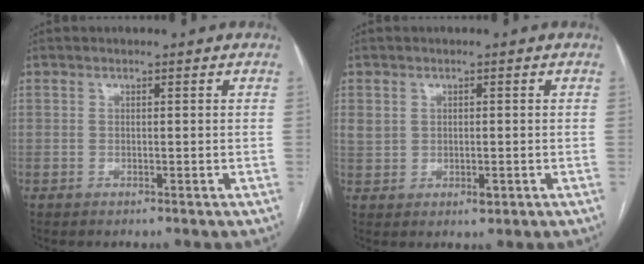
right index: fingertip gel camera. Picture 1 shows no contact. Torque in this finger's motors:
{"motor_torque": [0.16, 0.16, 0.08, 0.01]}